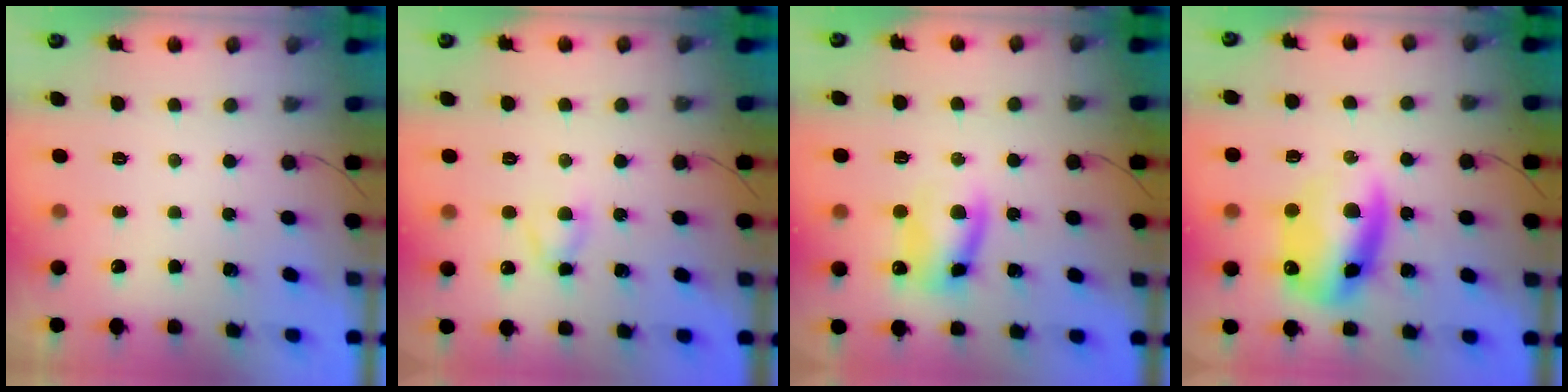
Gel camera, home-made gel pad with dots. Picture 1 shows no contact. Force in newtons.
{"total": 3.4, "press": 3.3, "slide": 0.7}
{"total": 10.3, "press": 10.1, "slide": 1.7}
{"total": 13.1, "press": 12.7, "slide": 3.2}